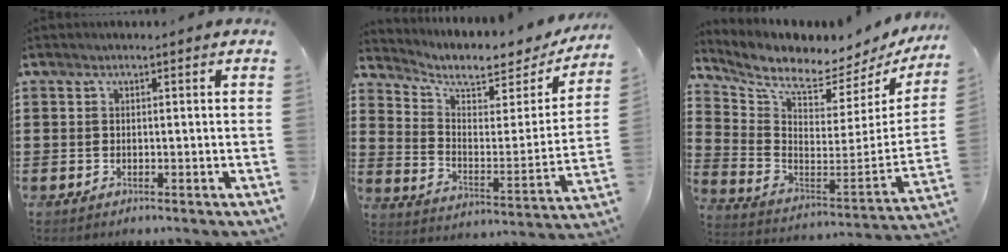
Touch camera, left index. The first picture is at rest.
{"total": 6.2, "force": [5.1, 1.9, 2.9], "torque": [-0.077, -0.035, 0.083]}
{"total": 5.4, "force": [4.7, 1.0, 2.6], "torque": [-0.079, -0.058, 0.073]}